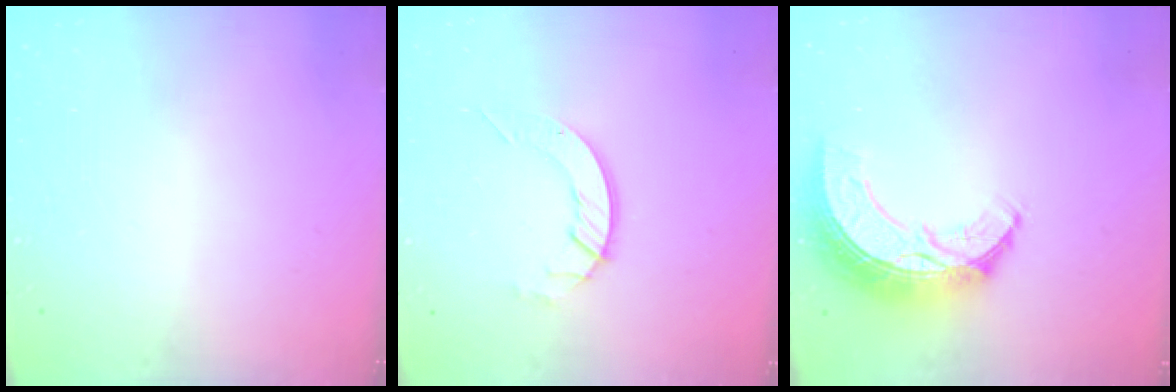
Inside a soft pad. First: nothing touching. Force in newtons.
{"total": 6.1, "press": 6.1, "slide": 0.5}
{"total": 13.4, "press": 13.3, "slide": 0.9}